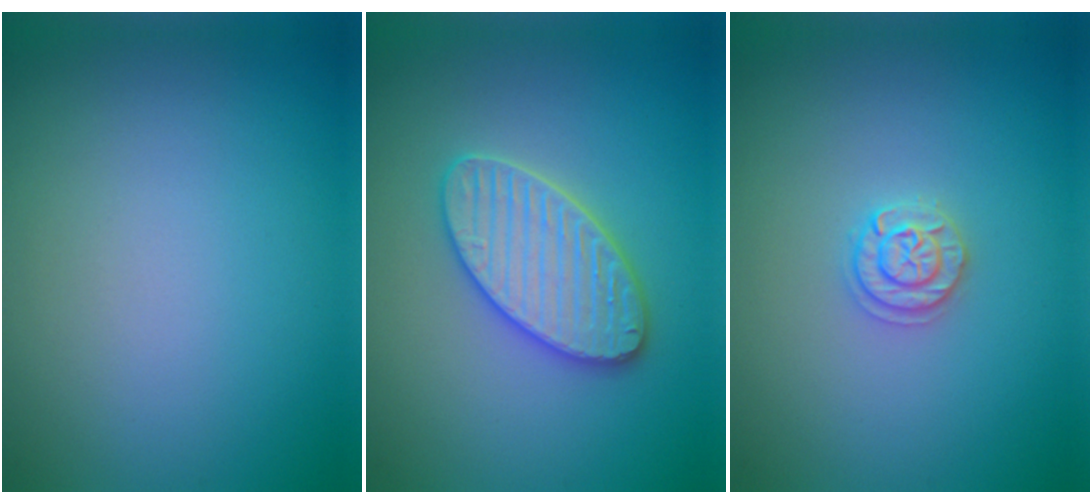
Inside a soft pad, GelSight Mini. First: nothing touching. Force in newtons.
{"total": 4.4, "press": 4.3, "slide": 0.5}
{"total": 1.7, "press": 1.7, "slide": 0.2}